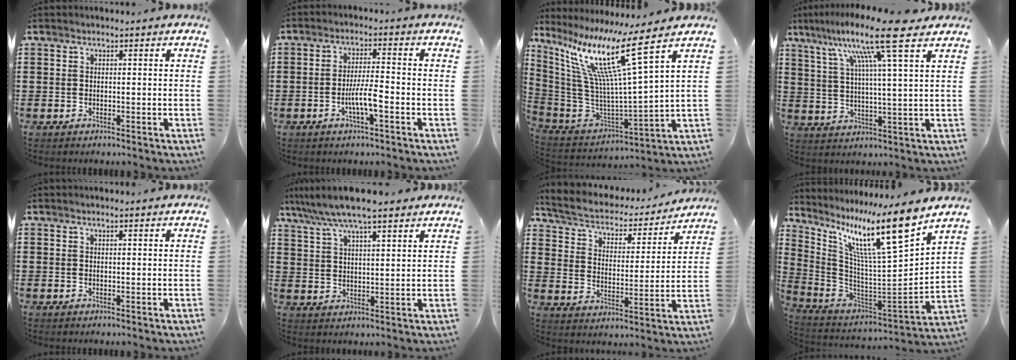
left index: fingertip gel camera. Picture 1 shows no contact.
{"total": 5.1, "force": [-1.8, 0.7, 4.7], "torque": [-0.094, -0.003, -0.037]}
{"total": 15.4, "force": [8.4, 1.2, 12.9], "torque": [-0.295, -0.057, 0.119]}
{"total": 13.3, "force": [8.5, 0.4, 10.2], "torque": [-0.203, -0.019, 0.134]}
{"total": 0.7, "force": [0.5, 0.0, 0.5], "torque": [-0.011, -0.001, 0.010]}
{"total": 7.5, "force": [6.2, 1.1, 4.1], "torque": [-0.097, -0.013, 0.110]}
{"total": 3.5, "force": [3.1, 1.1, 1.1], "torque": [-0.043, -0.027, 0.045]}
{"total": 15.2, "force": [9.8, 1.8, 11.4], "torque": [-0.225, -0.065, 0.151]}